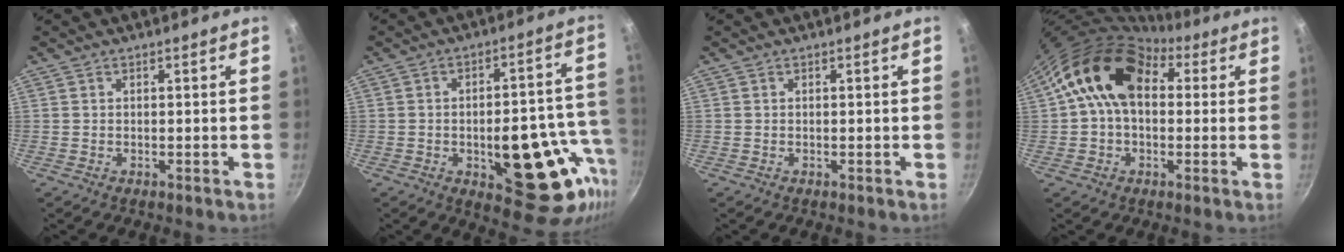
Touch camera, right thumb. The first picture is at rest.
{"total": 19.6, "force": [-5.3, 8.9, 16.7], "torque": [-0.155, 0.023, -0.065]}
{"total": 0.0}
{"total": 14.9, "force": [3.2, 10.3, 10.3], "torque": [-0.141, 0.023, 0.035]}